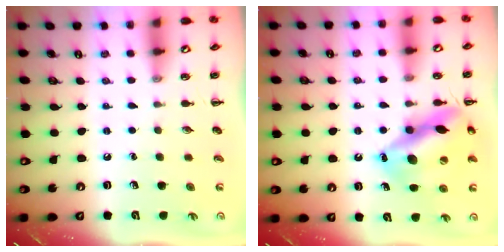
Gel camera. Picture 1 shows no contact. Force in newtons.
{"total": 16.5, "press": 16.3, "slide": 2.4}